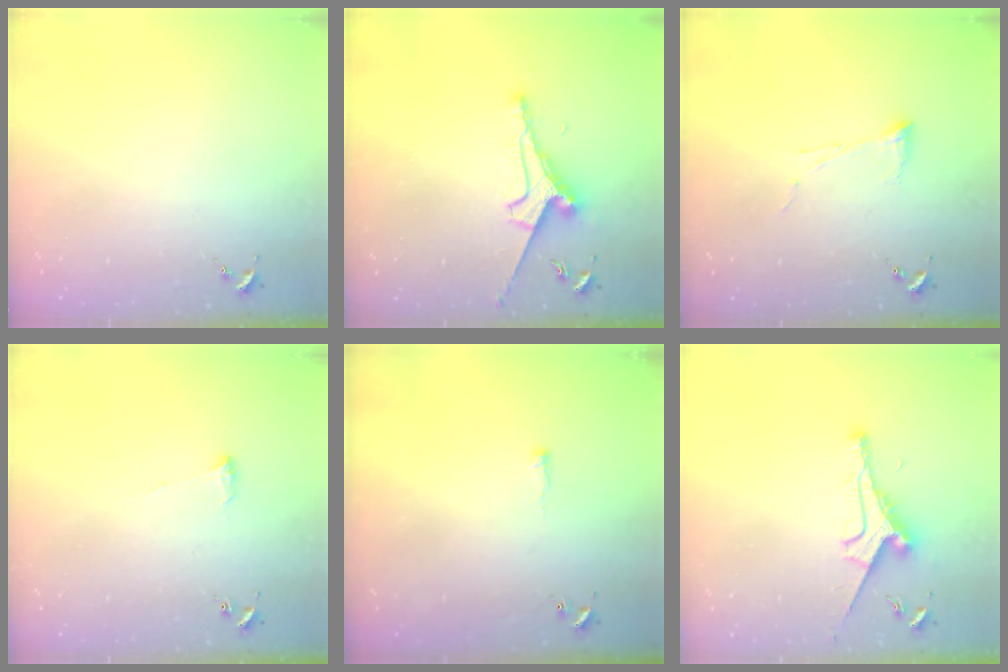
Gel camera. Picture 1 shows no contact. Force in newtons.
{"total": 7.6, "press": 7.5, "slide": 0.9}
{"total": 5.2, "press": 5.2, "slide": 0.1}
{"total": 5.8, "press": 5.7, "slide": 0.8}
{"total": 2.1, "press": 2.1, "slide": 0.5}
{"total": 9.4, "press": 9.4, "slide": 0.9}